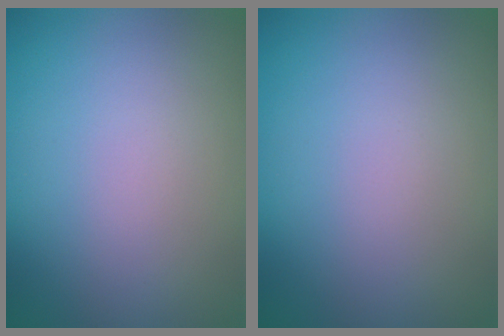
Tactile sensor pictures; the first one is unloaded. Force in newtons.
{"total": 0.0}